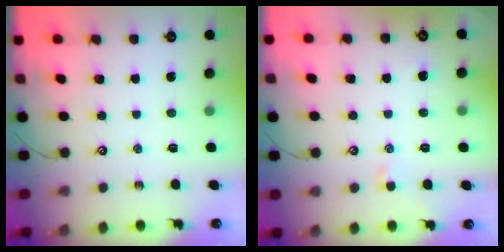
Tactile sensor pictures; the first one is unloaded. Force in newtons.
{"total": 0.5, "press": 0.3, "slide": 0.4}